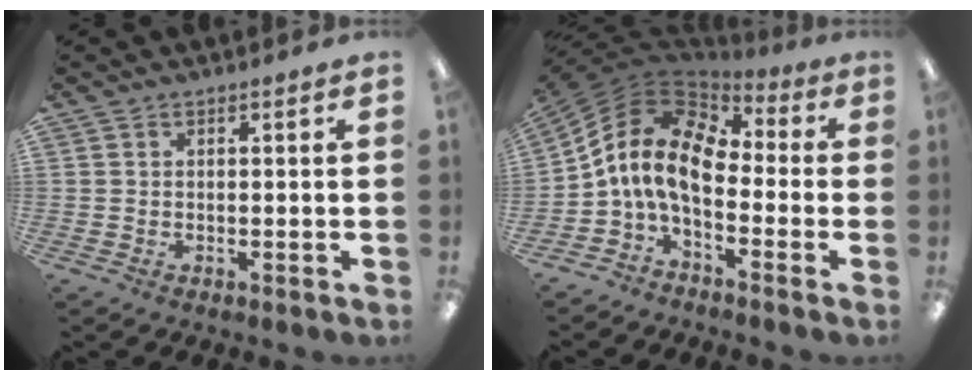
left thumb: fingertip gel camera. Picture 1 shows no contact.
{"total": 13.5, "force": [-0.6, 7.7, 11.1], "torque": [-0.243, 0.007, -0.017]}